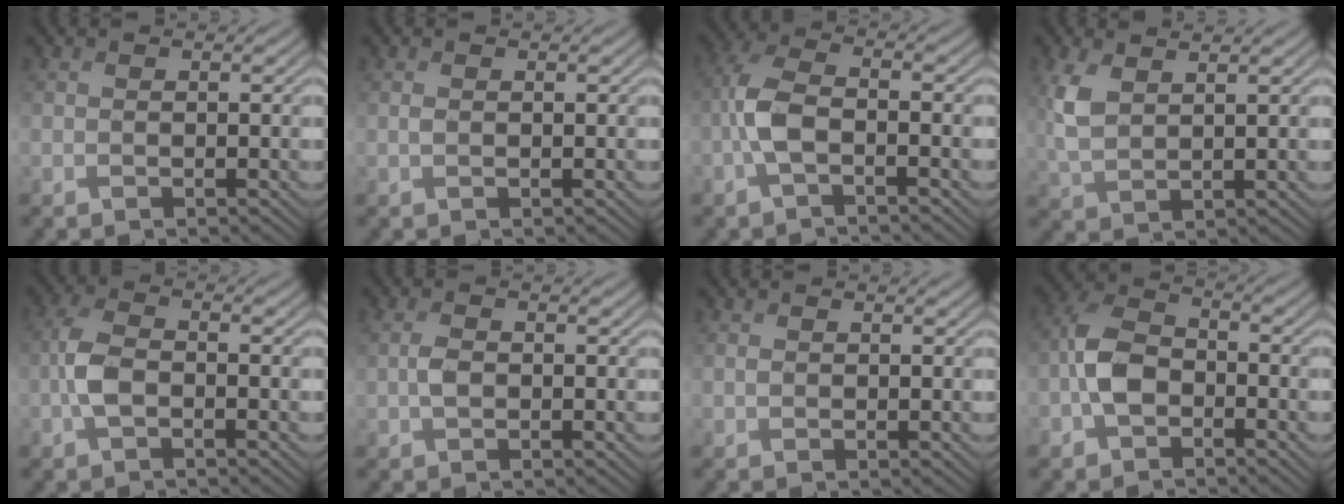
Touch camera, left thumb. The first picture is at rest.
{"total": 0.6, "force": [0.6, 0.0, 0.3], "torque": [-0.008, 0.004, 0.011]}
{"total": 5.3, "force": [-1.4, 2.0, 4.7], "torque": [-0.109, 0.013, -0.040]}
{"total": 5.0, "force": [2.9, 1.9, 3.5], "torque": [-0.095, 0.009, 0.060]}
{"total": 3.8, "force": [-0.9, 1.7, 3.3], "torque": [-0.078, 0.011, -0.029]}
{"total": 1.3, "force": [0.3, 0.6, 1.1], "torque": [-0.024, 0.008, 0.001]}
{"total": 0.5, "force": [0.5, 0.1, 0.2], "torque": [-0.004, 0.003, 0.008]}
{"total": 5.7, "force": [-1.9, 3.6, 4.0], "torque": [-0.085, 0.013, -0.050]}